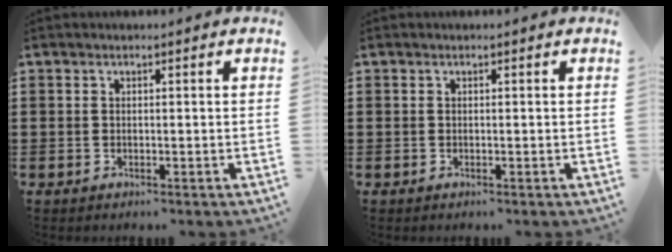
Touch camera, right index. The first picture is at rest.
{"total": 0.0}